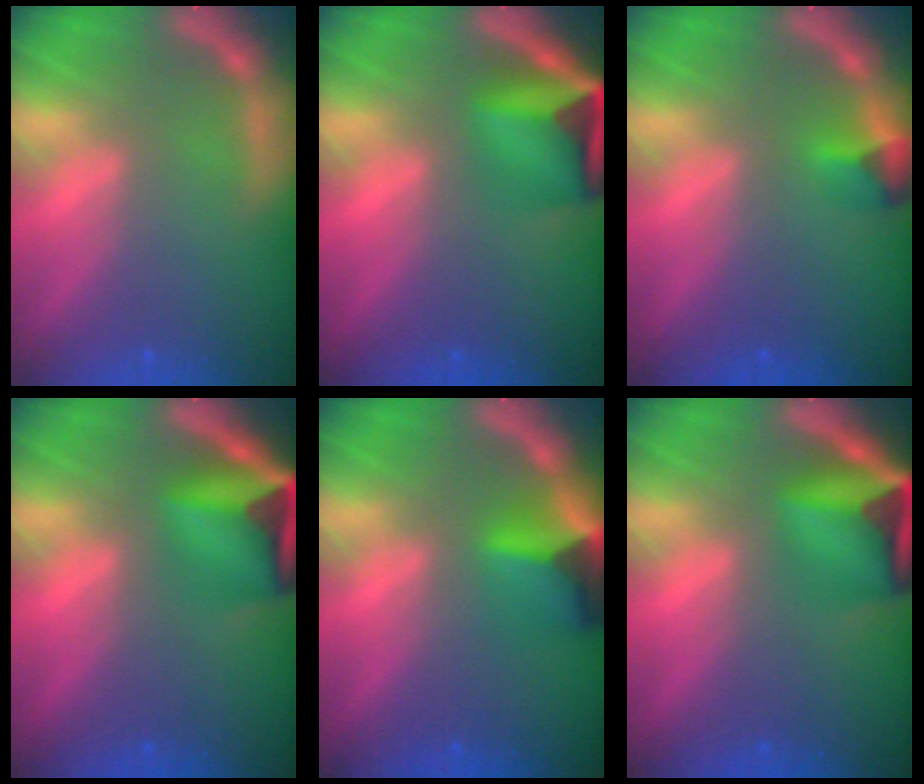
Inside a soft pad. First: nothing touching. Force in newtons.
{"total": 8.1}
{"total": 1.9}
{"total": 8.4}
{"total": 5.4}
{"total": 8.4}